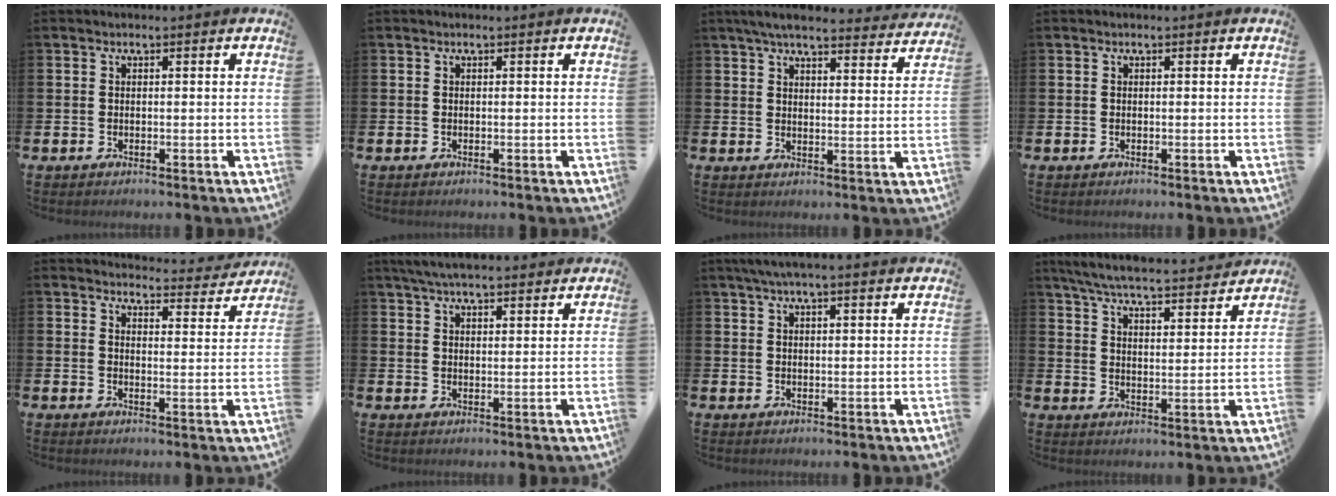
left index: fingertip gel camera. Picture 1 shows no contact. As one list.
[{"total": 0.0}, {"total": 5.6, "force": [5.2, 0.9, 1.8], "torque": [-0.042, -0.029, 0.090]}, {"total": 0.0}, {"total": 3.7, "force": [3.7, 0.6, 0.3], "torque": [0.004, -0.036, 0.058]}, {"total": 5.2, "force": [5.0, 0.7, 1.5], "torque": [-0.038, -0.015, 0.091]}, {"total": 3.7, "force": [3.2, 0.1, 1.8], "torque": [-0.039, -0.004, 0.058]}, {"total": 6.8, "force": [6.5, 0.5, 2.1], "torque": [-0.057, -0.046, 0.110]}]